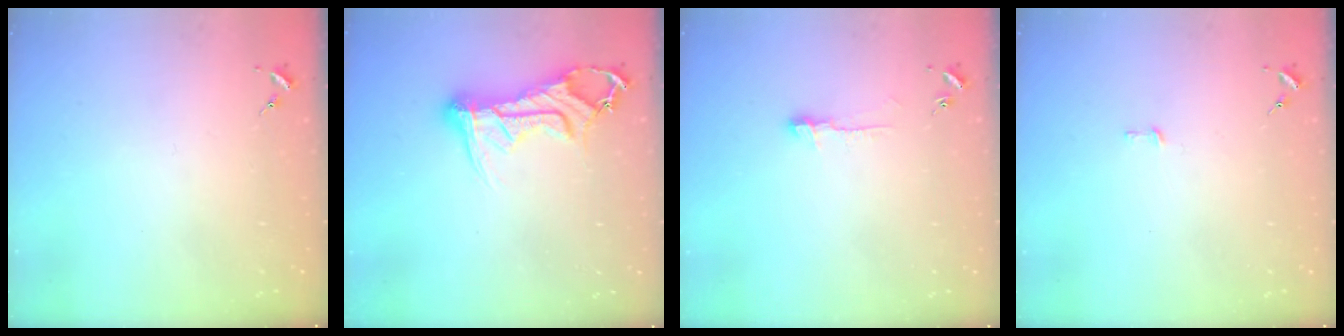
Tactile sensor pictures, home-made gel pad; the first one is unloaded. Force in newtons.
{"total": 14.0, "press": 14.0, "slide": 1.6}
{"total": 5.6, "press": 5.6, "slide": 0.6}
{"total": 3.5, "press": 3.5, "slide": 0.3}